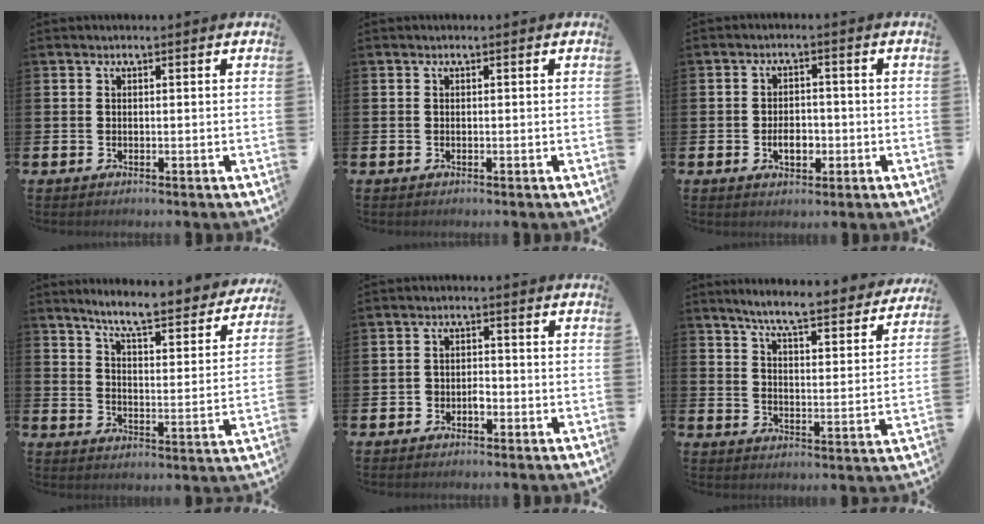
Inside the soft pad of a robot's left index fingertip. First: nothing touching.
{"total": 0.0}
{"total": 3.7, "force": [-1.0, 2.4, 2.7], "torque": [-0.033, -0.003, -0.023]}
{"total": 7.2, "force": [6.7, 0.4, 2.7], "torque": [-0.071, -0.050, 0.111]}
{"total": 1.9, "force": [-1.2, 1.3, 0.8], "torque": [-0.016, 0.004, -0.026]}
{"total": 6.6, "force": [6.2, 0.1, 2.3], "torque": [-0.061, -0.044, 0.103]}